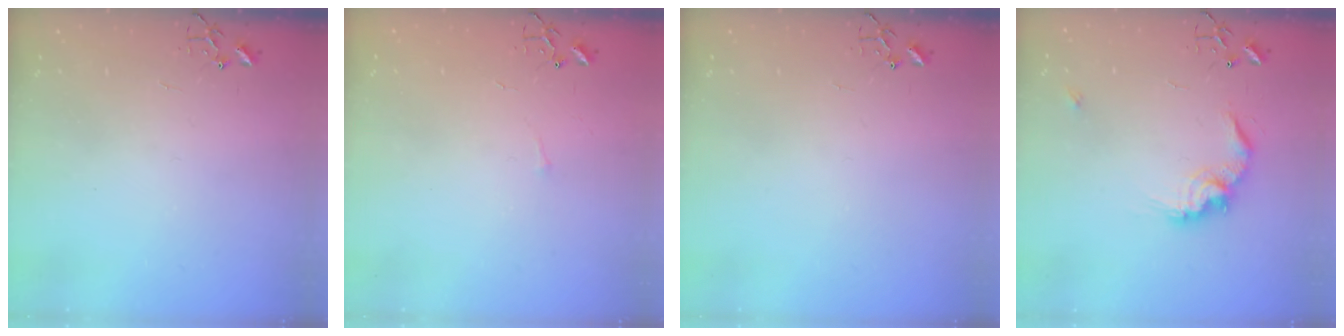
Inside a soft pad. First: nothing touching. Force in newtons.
{"total": 2.7, "press": 2.7, "slide": 0.4}
{"total": 0.0}
{"total": 14.2, "press": 14.1, "slide": 0.9}